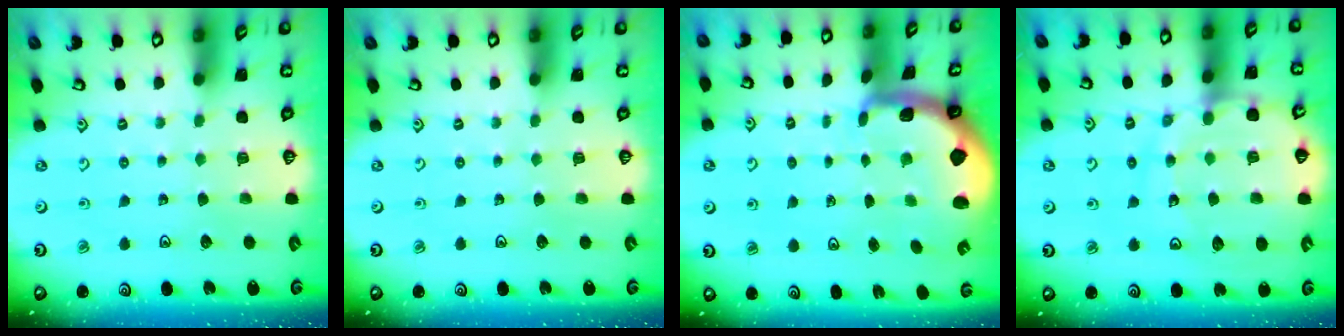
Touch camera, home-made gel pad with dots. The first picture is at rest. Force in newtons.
{"total": 0.0}
{"total": 1.9, "press": 1.8, "slide": 0.5}
{"total": 13.9, "press": 13.8, "slide": 1.7}